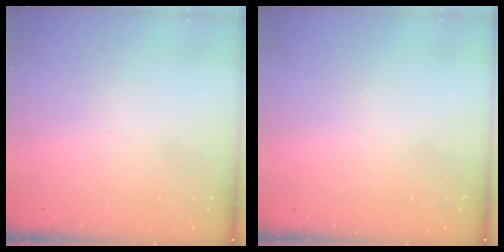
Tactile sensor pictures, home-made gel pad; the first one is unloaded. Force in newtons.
{"total": 0.0}